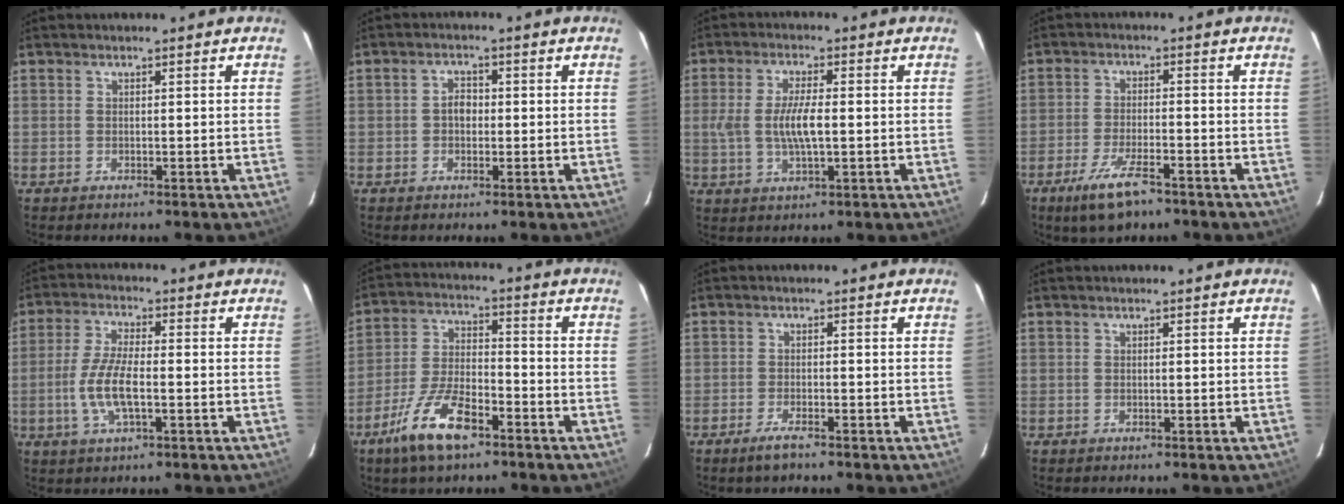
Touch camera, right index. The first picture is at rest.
{"total": 2.4, "force": [-0.3, 2.0, 1.4], "torque": [-0.024, 0.008, -0.007]}
{"total": 7.0, "force": [-0.4, 2.1, 6.7], "torque": [-0.133, -0.001, -0.006]}
{"total": 8.4, "force": [-5.6, 2.3, 5.7], "torque": [-0.134, -0.018, -0.100]}
{"total": 8.1, "force": [-2.0, 2.6, 7.4], "torque": [-0.157, -0.001, -0.041]}
{"total": 12.1, "force": [-7.7, 4.2, 8.4], "torque": [-0.182, -0.006, -0.143]}
{"total": 3.0, "force": [-2.3, 0.5, 1.9], "torque": [-0.049, -0.005, -0.045]}
{"total": 0.0}